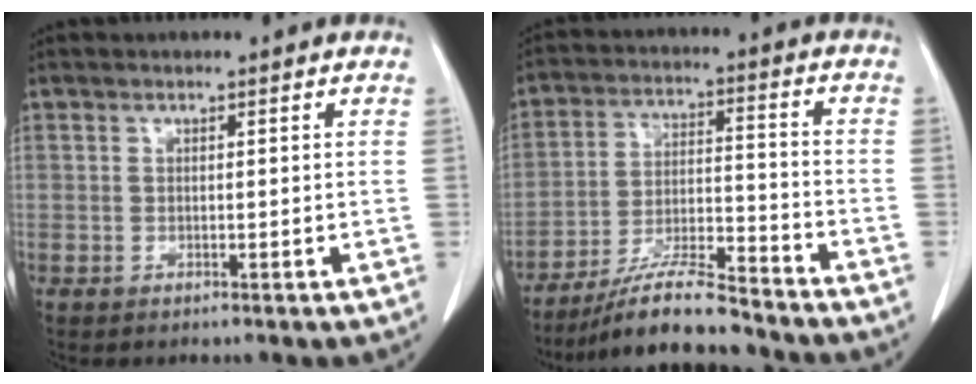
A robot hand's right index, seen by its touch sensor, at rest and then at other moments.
{"total": 10.0, "force": [-8.9, 1.3, 4.4], "torque": [-0.077, -0.002, -0.157]}